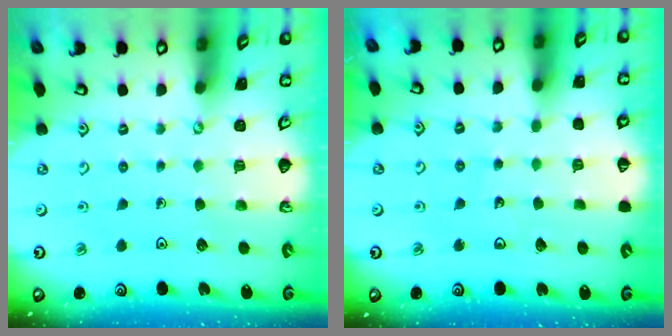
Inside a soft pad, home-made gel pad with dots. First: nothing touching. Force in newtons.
{"total": 2.5, "press": 2.5, "slide": 0.2}